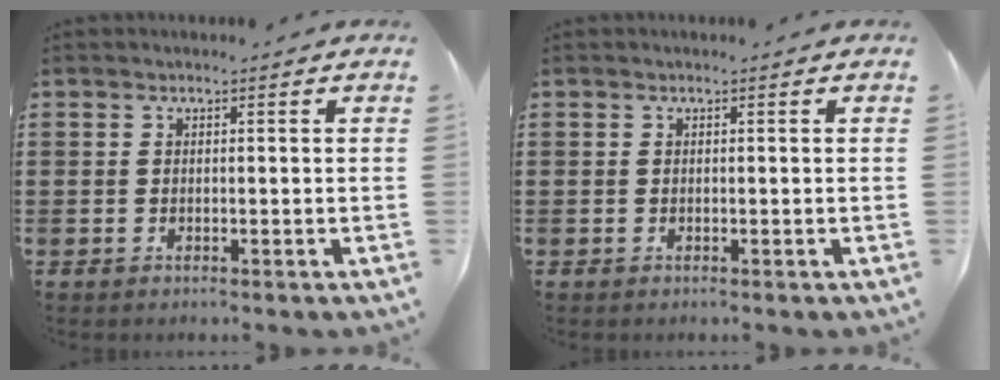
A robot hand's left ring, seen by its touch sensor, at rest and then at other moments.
{"total": 0.0}